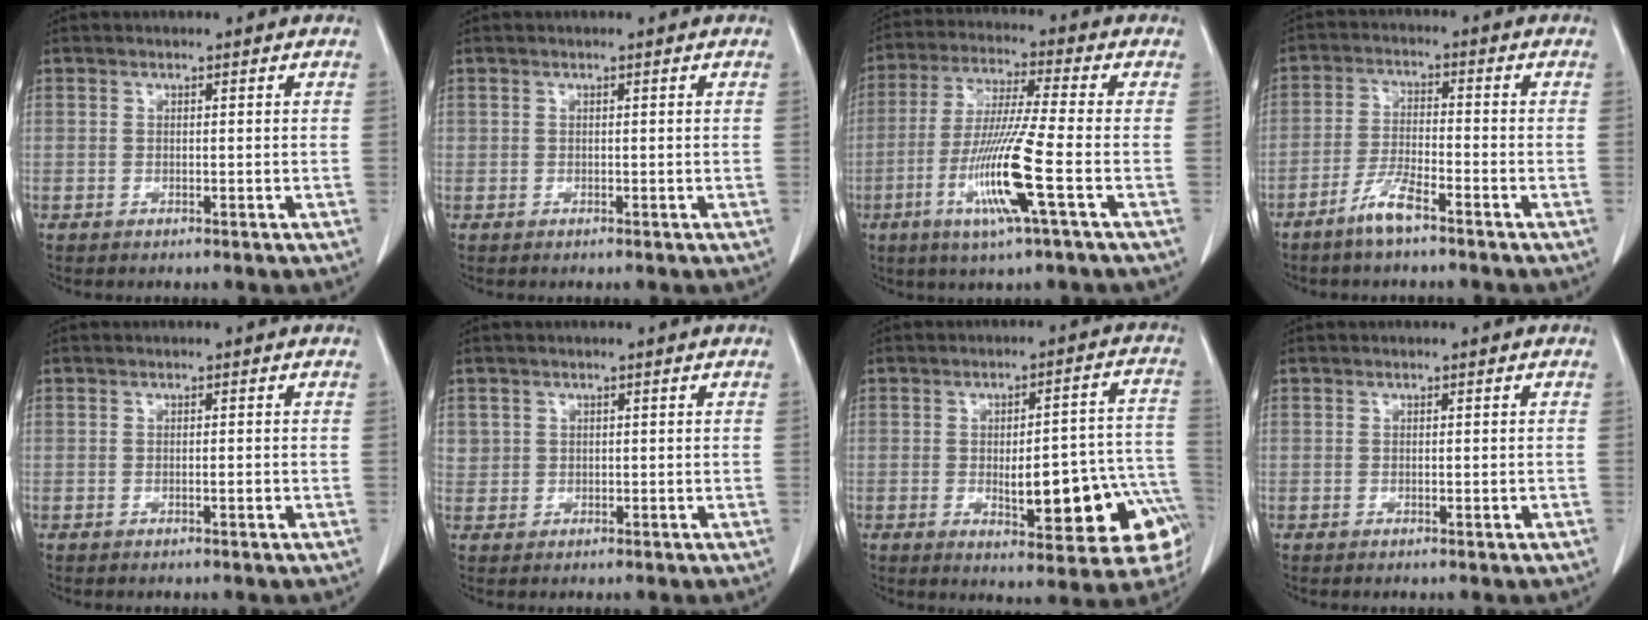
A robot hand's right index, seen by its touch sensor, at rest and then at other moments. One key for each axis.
{"total": 0.0}
{"total": 12.3, "fx": -4.1, "fy": -0.8, "fz": 11.6, "tx": -0.231, "ty": -0.022, "tz": -0.084}
{"total": 5.2, "fx": -3.8, "fy": 0.6, "fz": 3.5, "tx": -0.078, "ty": -0.005, "tz": -0.077}
{"total": 0.7, "fx": -0.2, "fy": 0.1, "fz": 0.7, "tx": -0.011, "ty": 0.001, "tz": -0.003}
{"total": 1.7, "fx": 0.7, "fy": 1.5, "fz": 0.1, "tx": 0.016, "ty": 0.002, "tz": 0.007}
{"total": 17.1, "fx": -5.0, "fy": 5.0, "fz": 15.5, "tx": -0.114, "ty": 0.039, "tz": -0.043}
{"total": 0.5, "fx": -0.1, "fy": 0.1, "fz": 0.5, "tx": -0.011, "ty": -0.001, "tz": 0.002}